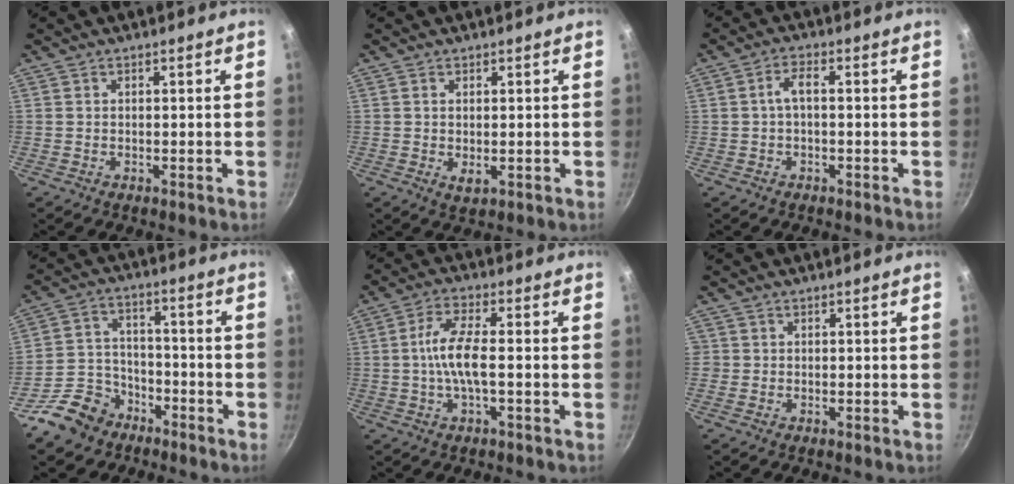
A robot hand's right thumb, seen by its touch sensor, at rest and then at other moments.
{"total": 1.8, "force": [0.2, 0.9, 1.5], "torque": [-0.025, -0.009, 0.006]}
{"total": 3.0, "force": [-0.4, 1.3, 2.7], "torque": [-0.059, 0.018, -0.009]}
{"total": 10.7, "force": [-7.2, 7.3, 3.2], "torque": [-0.040, 0.059, -0.130]}
{"total": 7.3, "force": [-0.7, 2.0, 7.0], "torque": [-0.146, 0.015, -0.021]}
{"total": 1.2, "force": [-0.2, 1.2, 0.2], "torque": [0.003, 0.003, -0.006]}